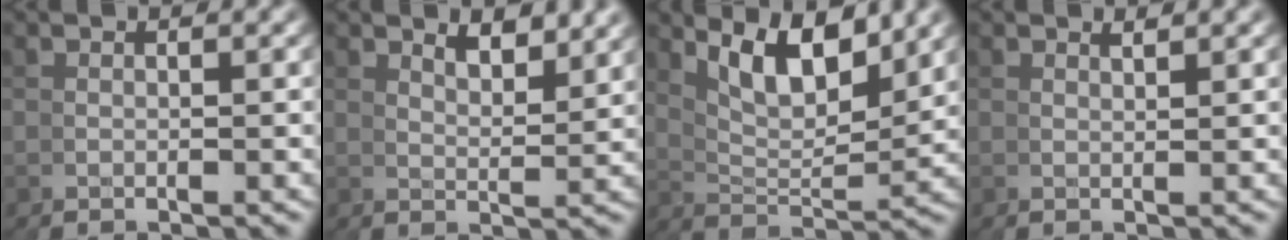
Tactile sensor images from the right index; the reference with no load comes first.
{"total": 3.0, "force": [2.8, -0.3, 0.9], "torque": [-0.013, -0.005, 0.049]}
{"total": 5.9, "force": [3.7, 2.5, 3.9], "torque": [-0.071, -0.009, 0.072]}
{"total": 1.2, "force": [1.0, -0.5, 0.3], "torque": [-0.003, 0.003, 0.019]}